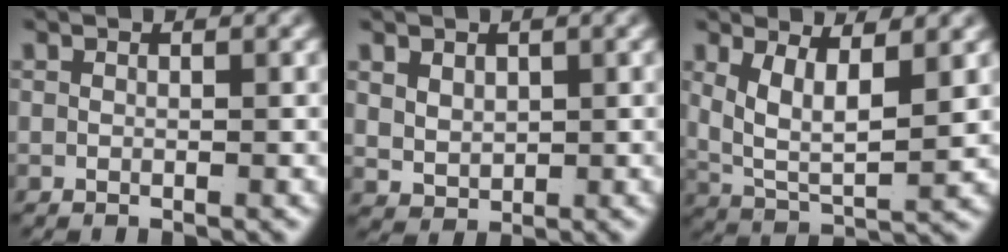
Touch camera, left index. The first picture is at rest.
{"total": 2.2, "force": [0.9, 1.6, 1.2], "torque": [-0.030, -0.017, 0.034]}
{"total": 5.9, "force": [1.3, 3.8, 4.4], "torque": [-0.109, -0.034, 0.035]}